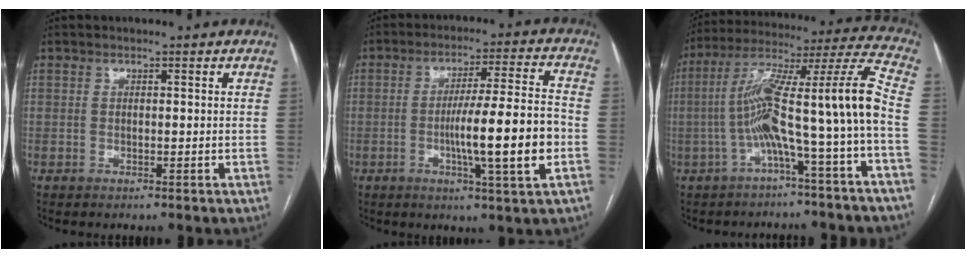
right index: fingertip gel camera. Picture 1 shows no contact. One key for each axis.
{"total": 13.0, "fx": -2.9, "fy": -0.4, "fz": 12.7, "tx": -0.206, "ty": -0.002, "tz": -0.051}
{"total": 15.1, "fx": -3.6, "fy": -1.0, "fz": 14.7, "tx": -0.245, "ty": 0.039, "tz": -0.067}